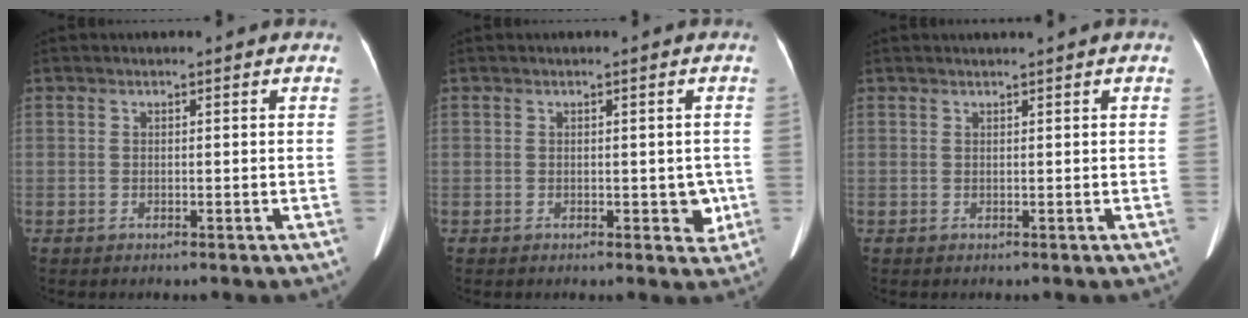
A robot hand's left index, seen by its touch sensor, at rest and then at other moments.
{"total": 2.7, "force": [-0.4, 1.8, 2.0], "torque": [-0.015, 0.007, -0.001]}
{"total": 0.9, "force": [0.7, -0.2, 0.6], "torque": [-0.010, 0.005, 0.016]}